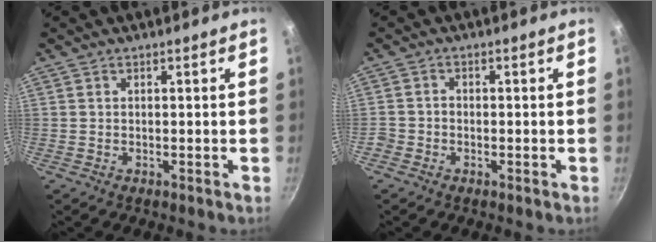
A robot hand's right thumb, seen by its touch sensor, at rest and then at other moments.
{"total": 1.7, "force": [-1.0, 1.3, 0.4], "torque": [-0.007, 0.007, -0.022]}